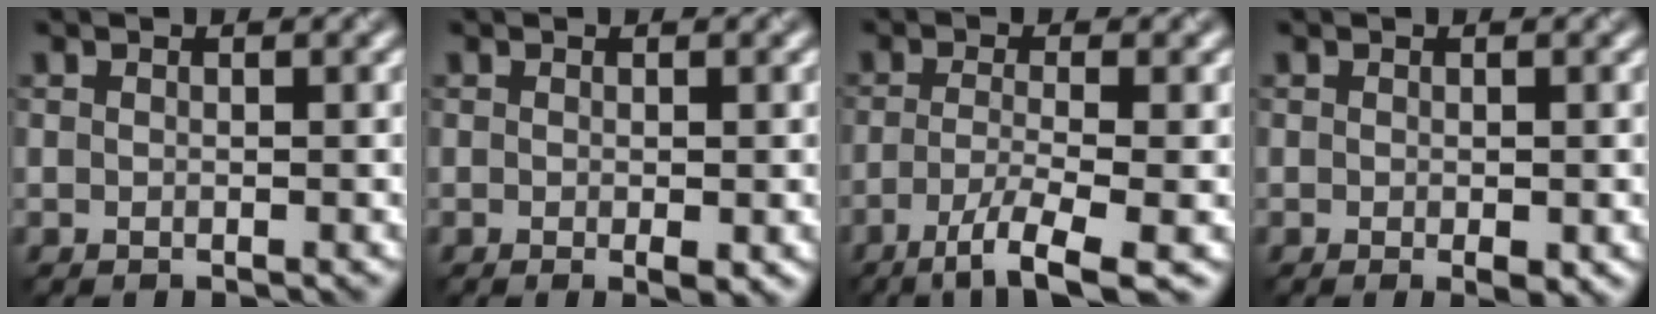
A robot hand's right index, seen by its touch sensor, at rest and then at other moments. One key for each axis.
{"total": 1.2, "fx": -0.3, "fy": 0.2, "fz": 1.1, "tx": -0.017, "ty": -0.007, "tz": -0.003}
{"total": 5.0, "fx": -2.5, "fy": 0.8, "fz": 4.2, "tx": -0.075, "ty": -0.007, "tz": -0.051}
{"total": 1.3, "fx": -0.4, "fy": 0.4, "fz": 1.2, "tx": -0.017, "ty": -0.006, "tz": -0.004}